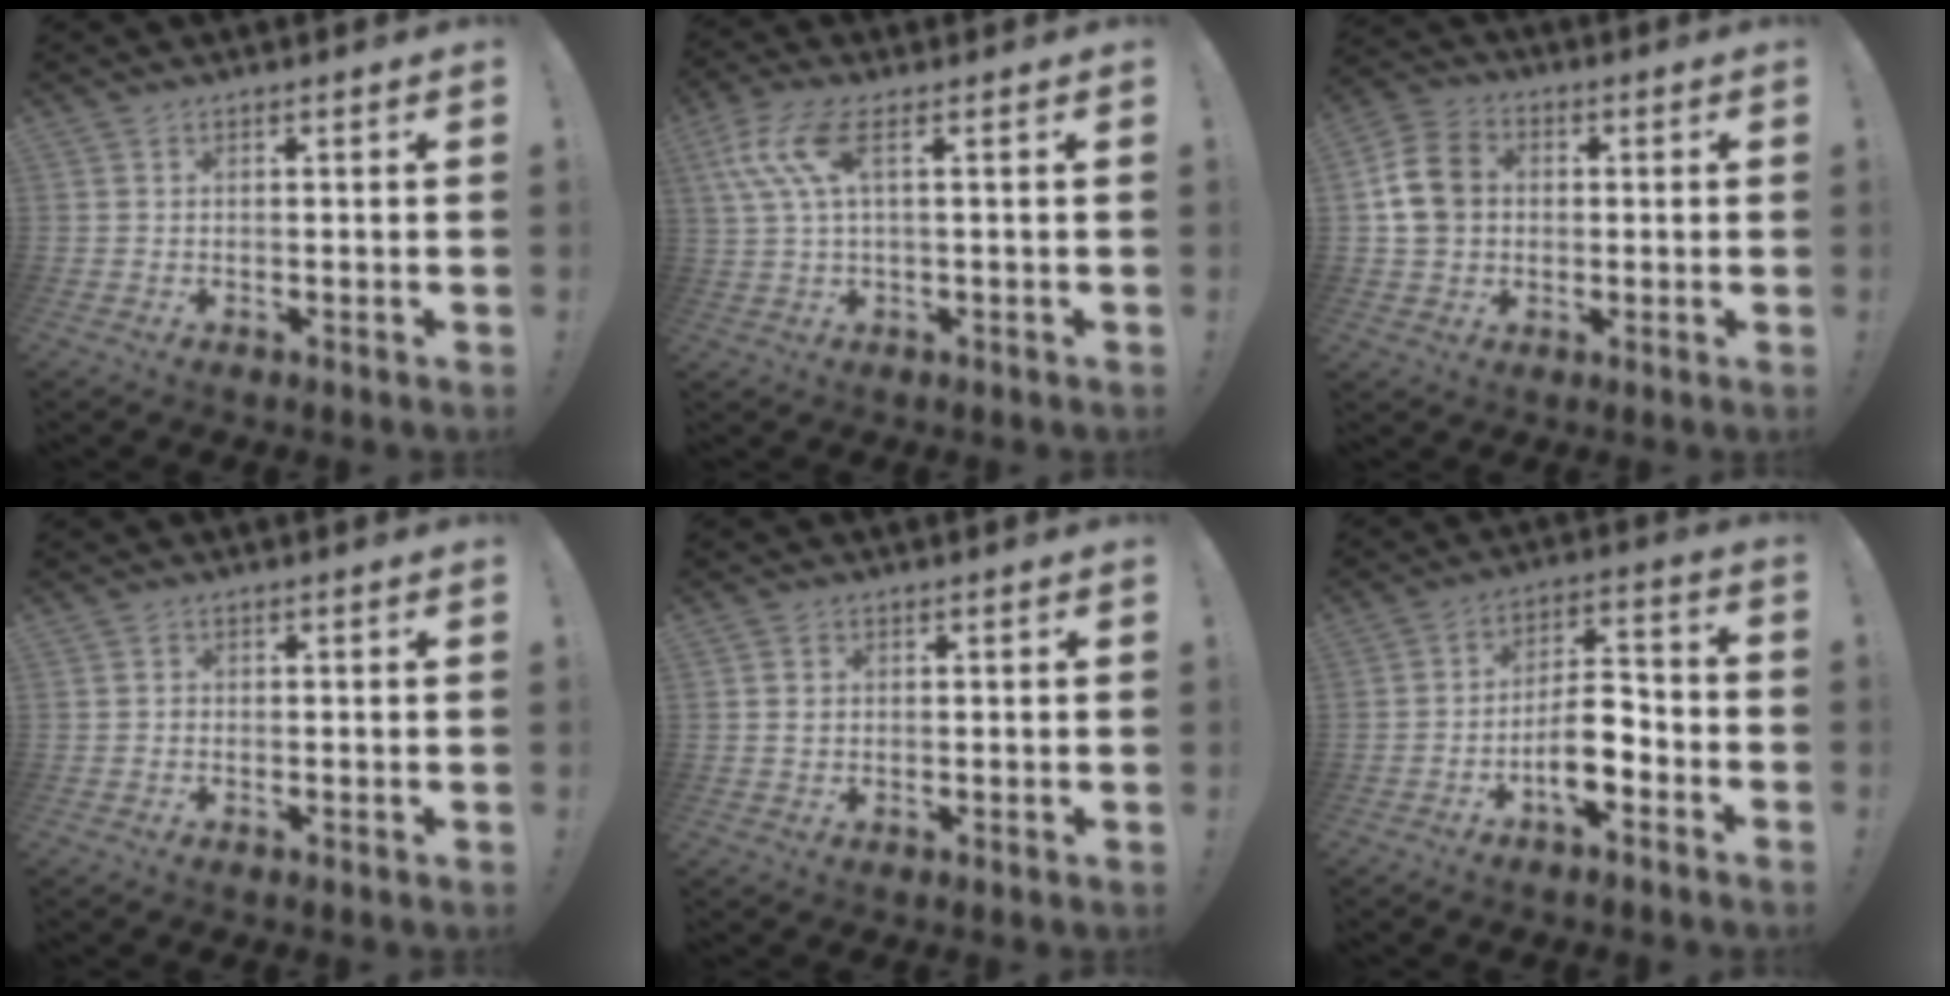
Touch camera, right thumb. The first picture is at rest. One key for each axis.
{"total": 9.8, "fx": 3.0, "fy": 3.1, "fz": 8.8, "tx": -0.176, "ty": -0.004, "tz": 0.058}
{"total": 11.4, "fx": 1.5, "fy": 9.5, "fz": 6.1, "tx": -0.093, "ty": 0.009, "tz": 0.033}
{"total": 0.7, "fx": -0.3, "fy": 0.6, "fz": 0.1, "tx": -0.004, "ty": 0.003, "tz": -0.005}
{"total": 1.4, "fx": 0.2, "fy": 1.3, "fz": 0.6, "tx": -0.004, "ty": 0.002, "tz": 0.003}
{"total": 10.3, "fx": -4.9, "fy": 4.4, "fz": 7.9, "tx": -0.135, "ty": 0.028, "tz": -0.084}